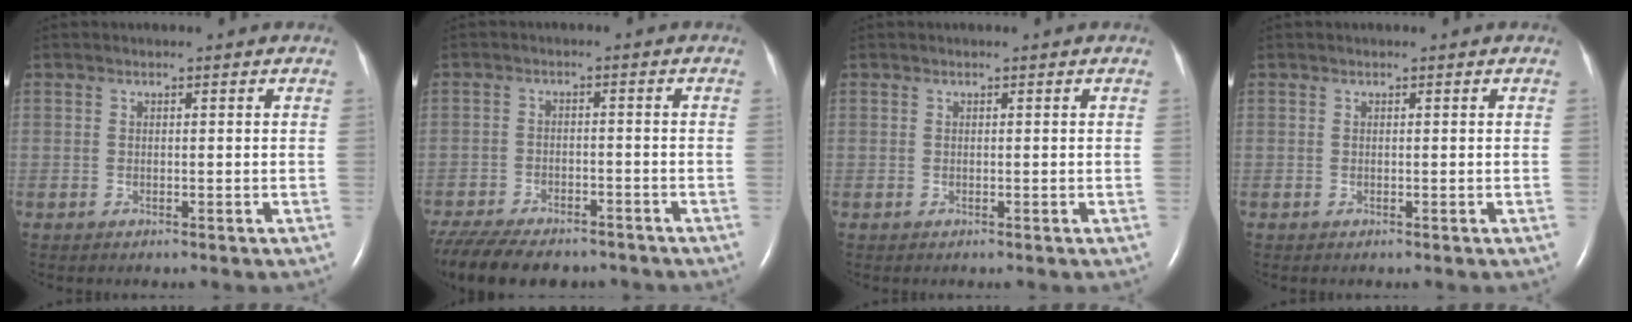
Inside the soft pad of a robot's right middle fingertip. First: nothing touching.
{"total": 16.6, "force": [-13.4, 6.3, 7.5], "torque": [-0.194, -0.024, -0.192]}
{"total": 0.0}
{"total": 0.0}